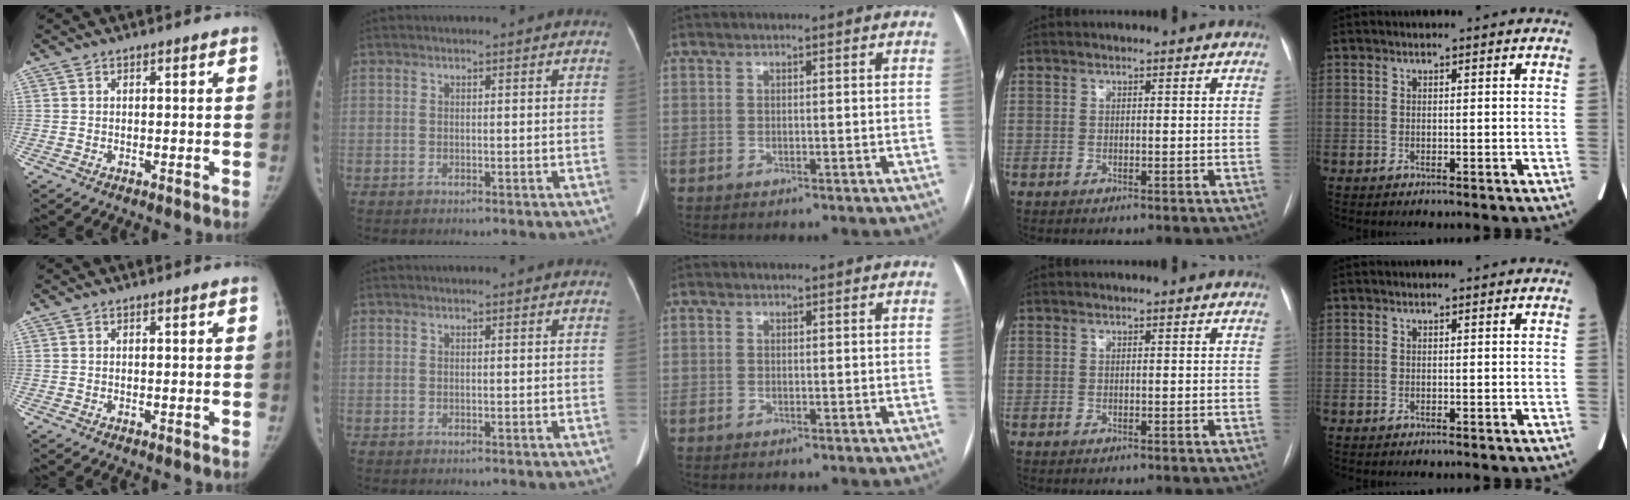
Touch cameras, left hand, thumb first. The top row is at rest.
{"middle": {"total": 2.6, "force": [-2.2, -0.8, -1.2], "torque": [0.015, 0.002, -0.026]}}